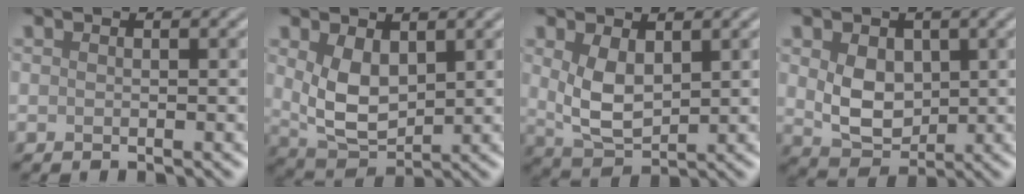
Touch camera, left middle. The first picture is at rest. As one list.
[{"total": 4.9, "force": [1.2, 3.0, 3.7], "torque": [-0.090, -0.006, 0.033]}, {"total": 4.3, "force": [1.1, 2.5, 3.3], "torque": [-0.082, -0.005, 0.029]}, {"total": 4.6, "force": [0.6, 3.5, 3.0], "torque": [-0.064, -0.006, 0.016]}]